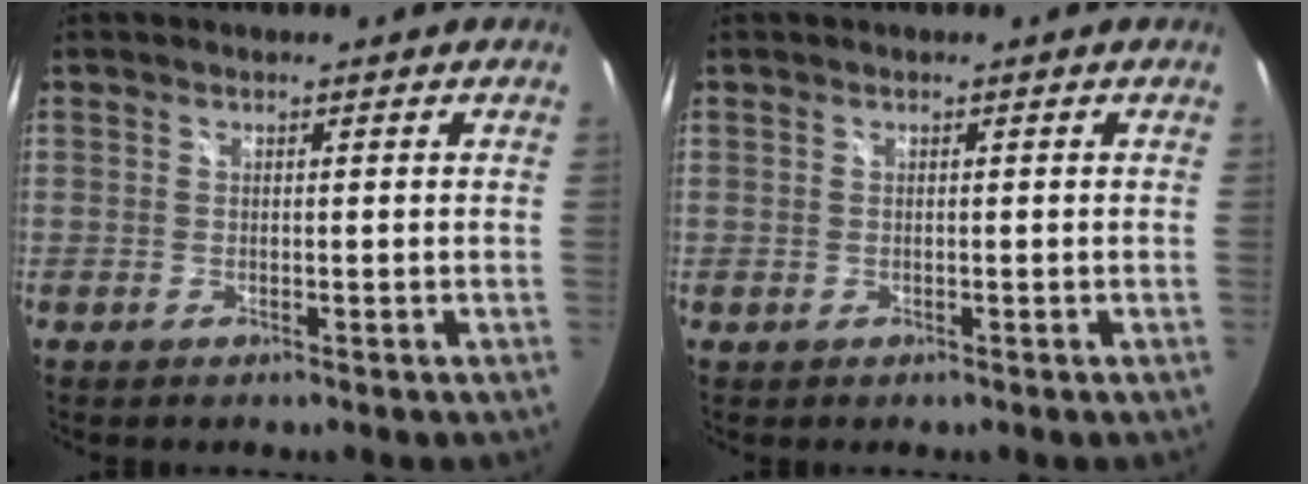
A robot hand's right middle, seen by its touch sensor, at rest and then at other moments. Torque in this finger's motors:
{"motor_torque": [0.31, -0.23, 0.00, 0.01]}